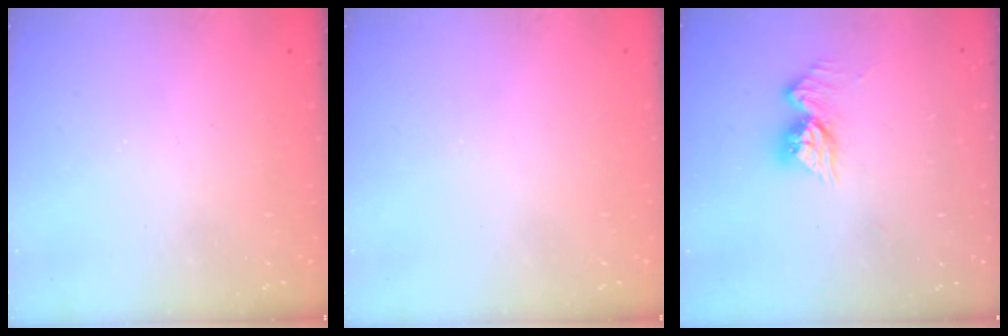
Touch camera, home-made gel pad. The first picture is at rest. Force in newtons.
{"total": 0.0}
{"total": 9.7, "press": 9.7, "slide": 0.9}